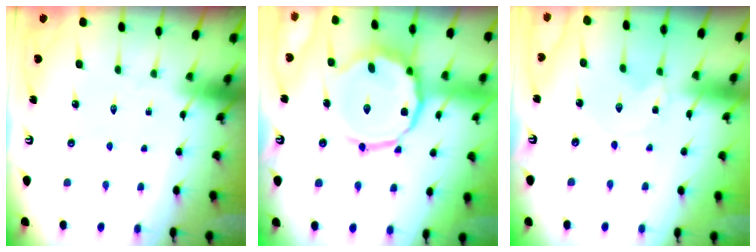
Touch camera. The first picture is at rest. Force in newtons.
{"total": 14.2, "press": 14.0, "slide": 2.0}
{"total": 0.0}